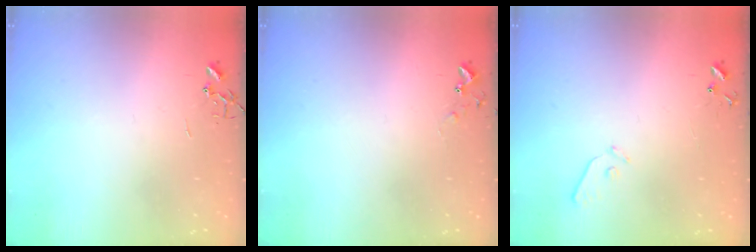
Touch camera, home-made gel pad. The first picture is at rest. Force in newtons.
{"total": 5.0, "press": 5.0, "slide": 0.5}
{"total": 6.6, "press": 6.6, "slide": 0.7}